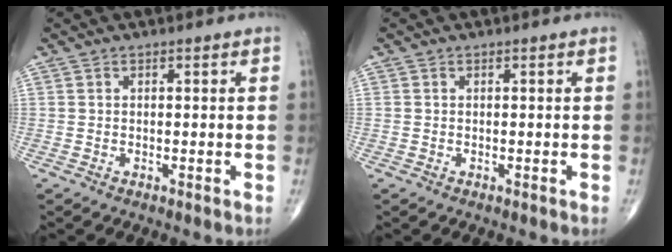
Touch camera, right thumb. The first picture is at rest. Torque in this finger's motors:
{"motor_torque": [-0.04, 0.04, 0.27, 0.19, 0.01]}